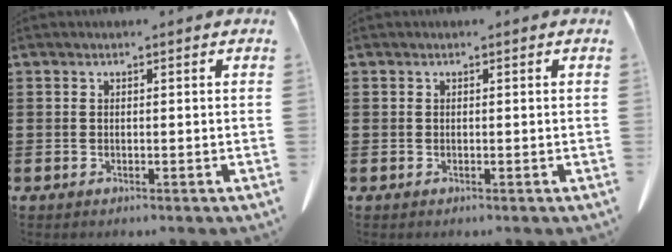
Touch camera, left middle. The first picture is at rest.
{"total": 0.0}